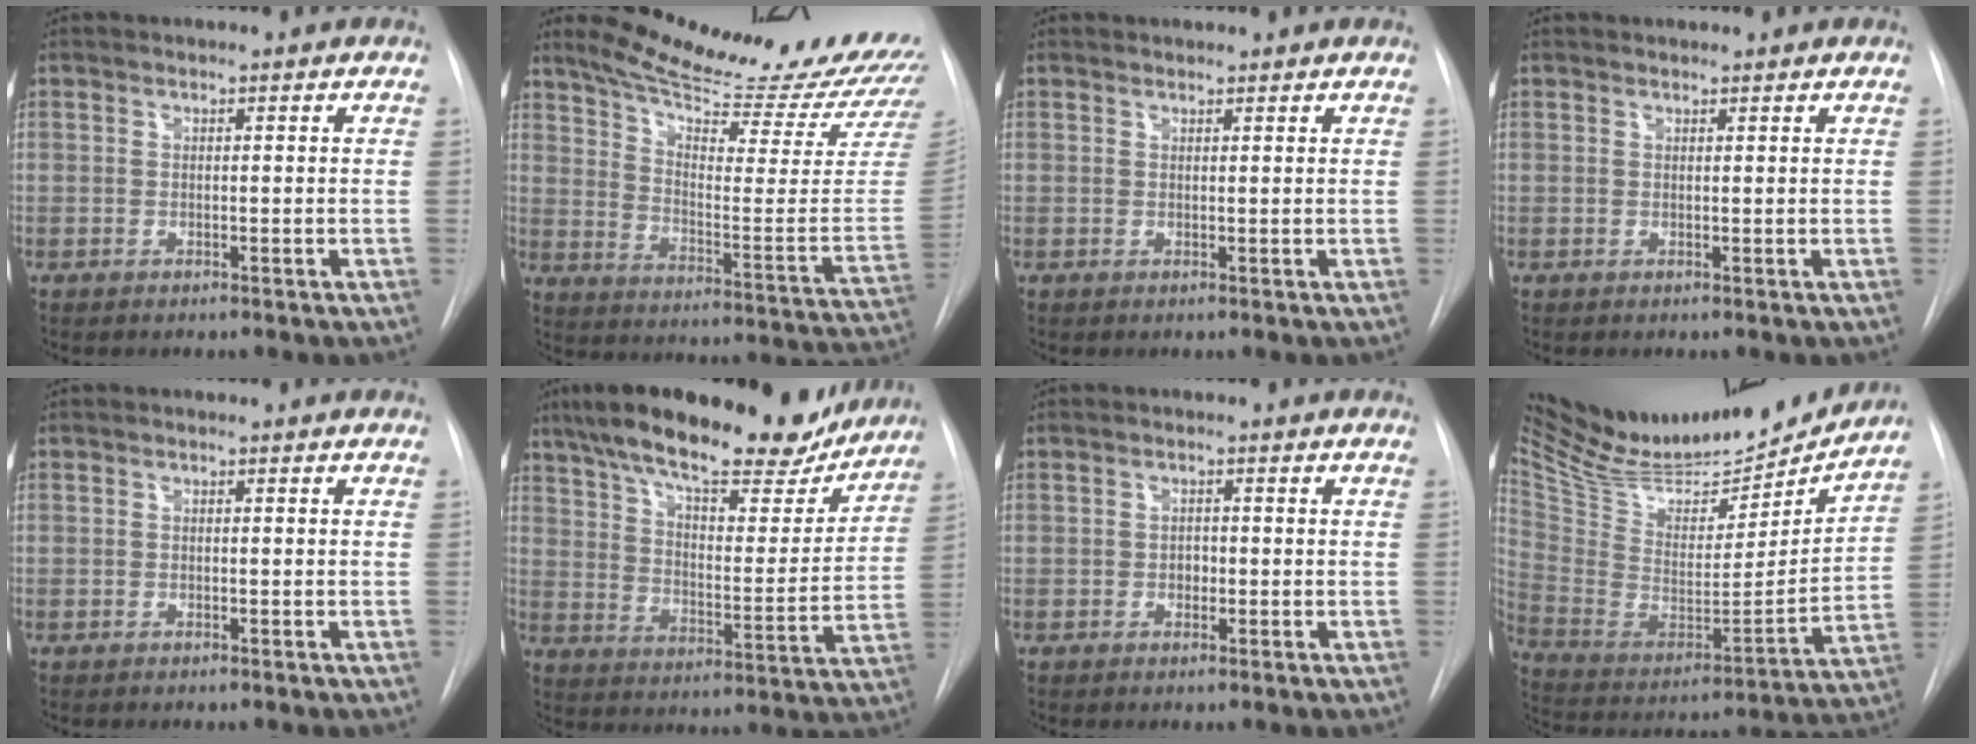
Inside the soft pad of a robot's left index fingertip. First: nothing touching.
{"total": 26.9, "force": [24.4, 2.2, 11.1], "torque": [-0.173, -0.111, 0.321]}
{"total": 2.3, "force": [2.2, 0.5, 0.4], "torque": [-0.007, 0.021, 0.031]}
{"total": 2.1, "force": [2.0, 0.4, 0.4], "torque": [-0.007, 0.020, 0.029]}
{"total": 0.0}
{"total": 26.0, "force": [21.2, 6.9, 13.4], "torque": [-0.223, 0.009, 0.298]}
{"total": 1.1, "force": [-0.2, 0.9, 0.6], "torque": [-0.007, 0.003, -0.004]}
{"total": 30.4, "force": [27.5, 7.7, 10.4], "torque": [-0.212, -0.049, 0.418]}